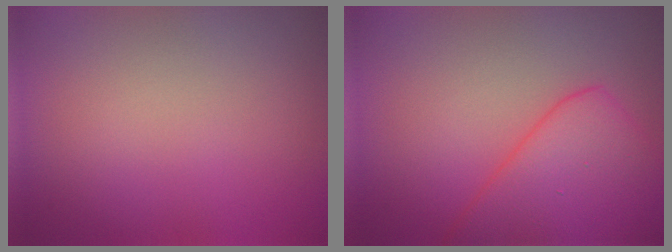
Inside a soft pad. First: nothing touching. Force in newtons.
{"total": 6.9, "press": 6.9, "slide": 0.5}